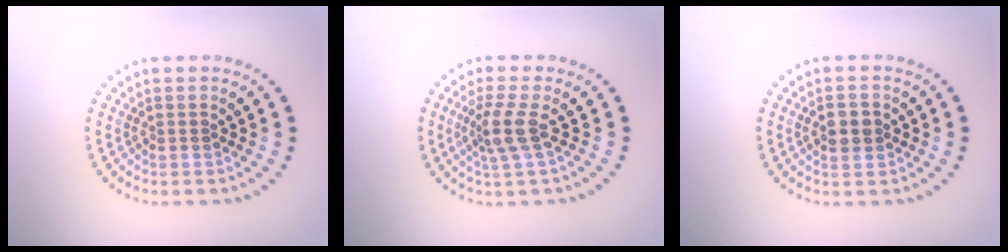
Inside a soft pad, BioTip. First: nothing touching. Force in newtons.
{"total": 2.7, "press": 2.0, "slide": 1.8}
{"total": 2.6, "press": 2.6, "slide": 0.2}